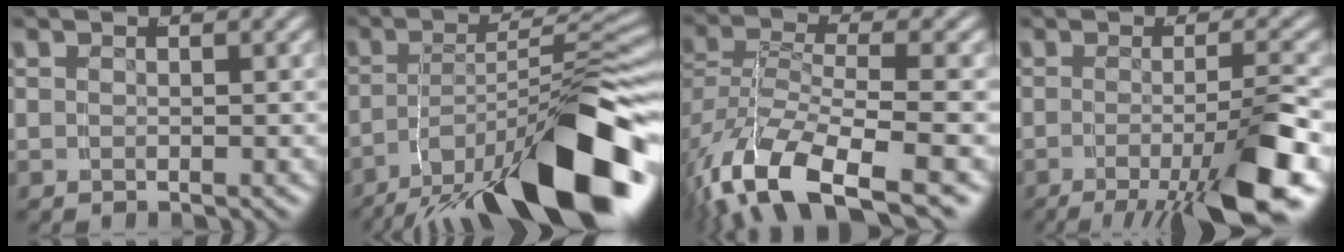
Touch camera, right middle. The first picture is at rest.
{"total": 13.9, "force": [-7.5, 3.9, 11.0], "torque": [-0.146, 0.003, -0.109]}
{"total": 9.6, "force": [-5.5, 4.4, 6.5], "torque": [-0.149, -0.041, -0.063]}
{"total": 9.4, "force": [-4.7, 2.2, 7.8], "torque": [-0.112, -0.016, -0.069]}